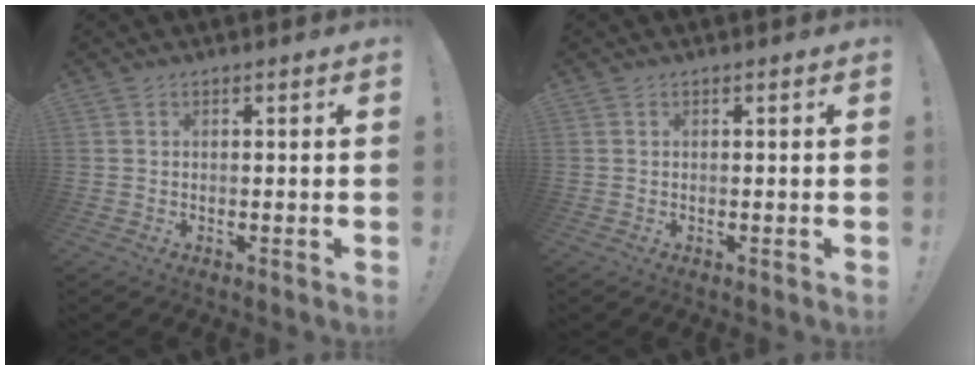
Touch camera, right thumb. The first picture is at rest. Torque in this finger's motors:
{"motor_torque": [-0.04, 0.00, 0.00, 0.00, 0.00]}